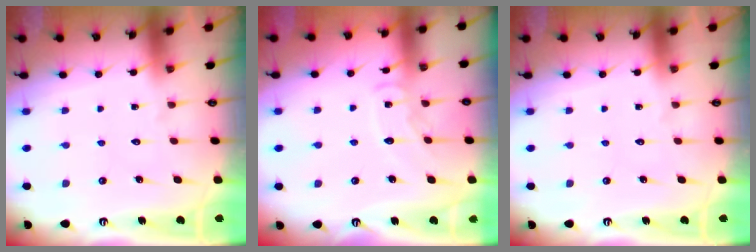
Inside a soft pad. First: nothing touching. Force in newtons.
{"total": 7.6, "press": 7.6, "slide": 0.8}
{"total": 0.0}